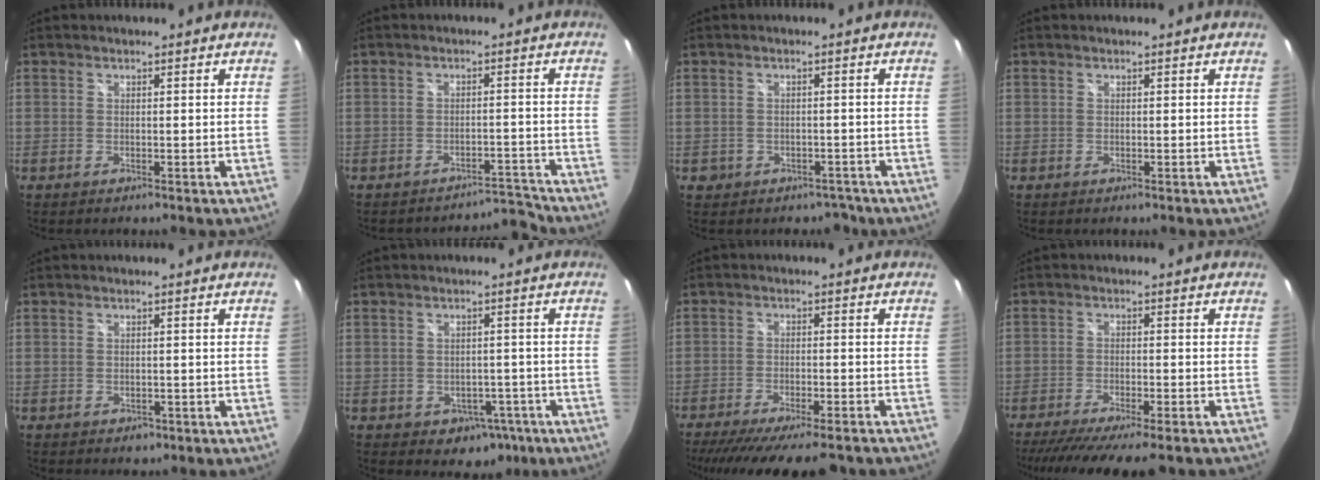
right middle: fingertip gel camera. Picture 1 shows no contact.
{"total": 3.9, "force": [-3.8, -0.1, -1.0], "torque": [0.016, 0.016, -0.055]}
{"total": 3.8, "force": [-2.0, 3.1, 0.8], "torque": [-0.016, 0.013, -0.014]}
{"total": 0.0}
{"total": 1.7, "force": [-0.8, 1.3, 0.7], "torque": [-0.012, -0.004, -0.009]}
{"total": 6.0, "force": [-3.0, 4.6, 2.4], "torque": [-0.045, 0.014, -0.020]}
{"total": 17.8, "force": [-15.0, 3.4, 9.0], "torque": [-0.174, -0.044, -0.216]}
{"total": 14.8, "force": [-12.4, 1.8, 7.9], "torque": [-0.156, -0.049, -0.185]}